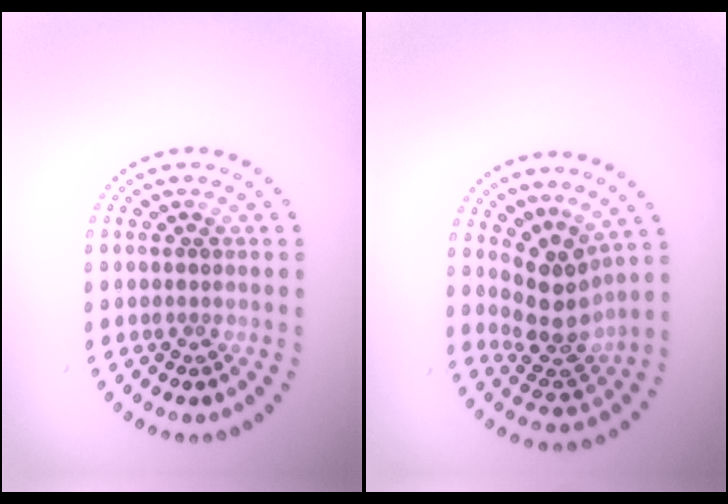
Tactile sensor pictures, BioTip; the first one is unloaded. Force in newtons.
{"total": 4.0, "press": 3.3, "slide": 2.3}